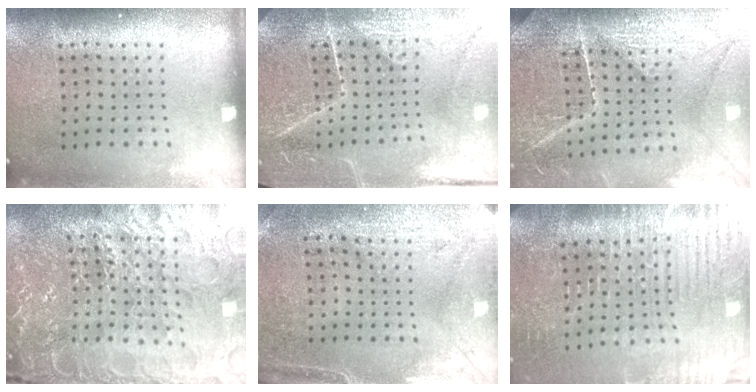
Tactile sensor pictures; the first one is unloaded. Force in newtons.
{"total": 4.0, "press": 3.9, "slide": 0.3}
{"total": 4.2, "press": 3.9, "slide": 1.6}
{"total": 5.0, "press": 4.8, "slide": 1.5}
{"total": 3.0, "press": 2.3, "slide": 1.8}
{"total": 4.5, "press": 4.3, "slide": 1.2}